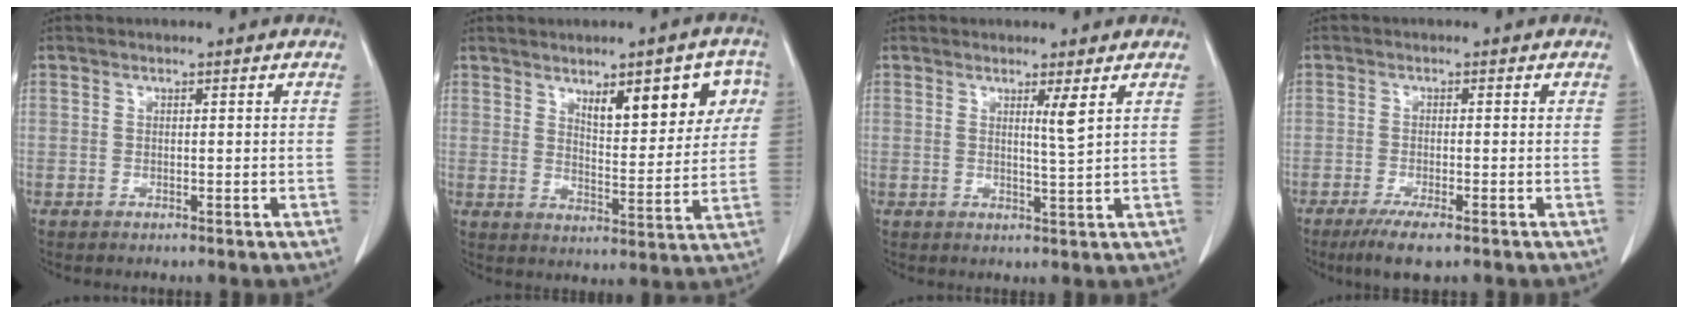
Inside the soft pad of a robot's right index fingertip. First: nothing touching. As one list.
[{"total": 11.2, "force": [5.1, 3.7, 9.3], "torque": [-0.116, 0.012, 0.076]}, {"total": 2.5, "force": [1.2, -0.6, 2.1], "torque": [-0.037, -0.013, 0.023]}, {"total": 4.8, "force": [-3.1, 0.6, 3.7], "torque": [-0.067, -0.014, -0.052]}]